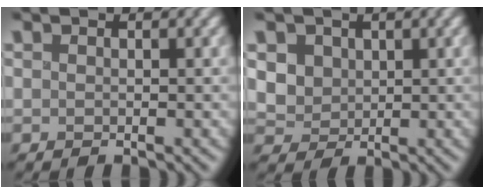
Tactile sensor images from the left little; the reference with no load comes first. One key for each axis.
{"total": 3.1, "fx": 0.5, "fy": 2.7, "fz": 1.4, "tx": -0.039, "ty": -0.007, "tz": 0.014}